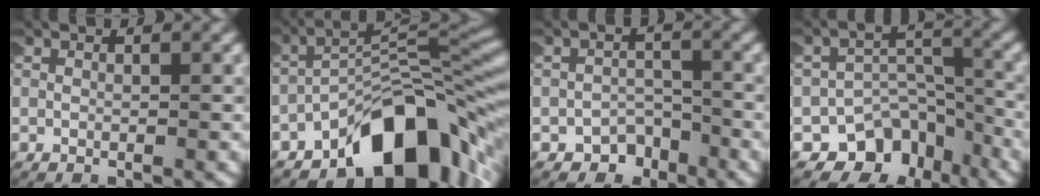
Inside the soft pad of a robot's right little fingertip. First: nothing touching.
{"total": 11.4, "force": [-6.4, 4.6, 8.3], "torque": [-0.096, 0.012, -0.098]}
{"total": 3.9, "force": [-3.2, 2.3, -0.2], "torque": [0.005, -0.008, -0.058]}
{"total": 10.0, "force": [-6.2, 7.1, 3.2], "torque": [-0.050, -0.022, -0.104]}